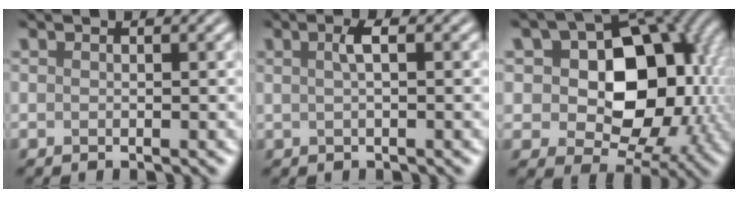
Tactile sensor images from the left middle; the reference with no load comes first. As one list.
[{"total": 0.7, "force": [0.2, -0.3, 0.6], "torque": [-0.030, 0.015, 0.018]}, {"total": 12.0, "force": [1.6, 8.2, 8.6], "torque": [-0.108, 0.018, 0.043]}]